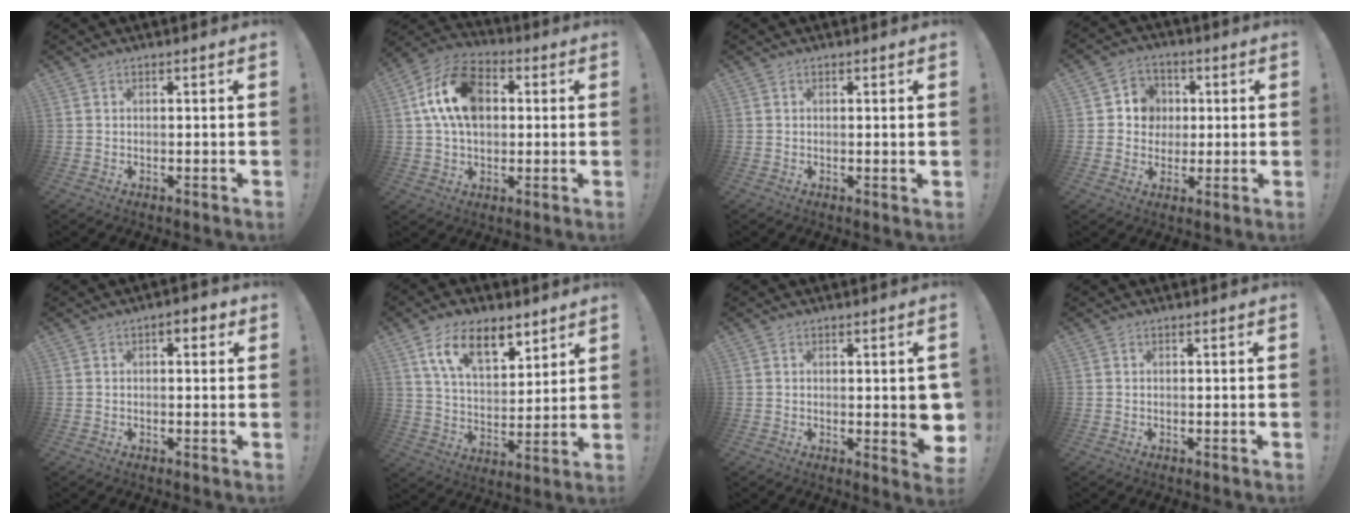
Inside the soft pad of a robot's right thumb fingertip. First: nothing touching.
{"total": 16.3, "force": [3.7, 11.0, 11.4], "torque": [-0.194, 0.006, 0.071]}
{"total": 0.9, "force": [0.5, -0.2, 0.7], "torque": [0.002, -0.006, 0.004]}
{"total": 8.2, "force": [0.8, 7.9, 2.2], "torque": [-0.027, 0.002, 0.022]}
{"total": 3.0, "force": [0.7, 1.6, 2.4], "torque": [-0.022, 0.003, 0.006]}
{"total": 14.5, "force": [8.8, 7.5, 8.8], "torque": [-0.146, -0.036, 0.161]}
{"total": 4.8, "force": [0.5, 2.0, 4.3], "torque": [-0.038, -0.009, 0.014]}
{"total": 0.0}